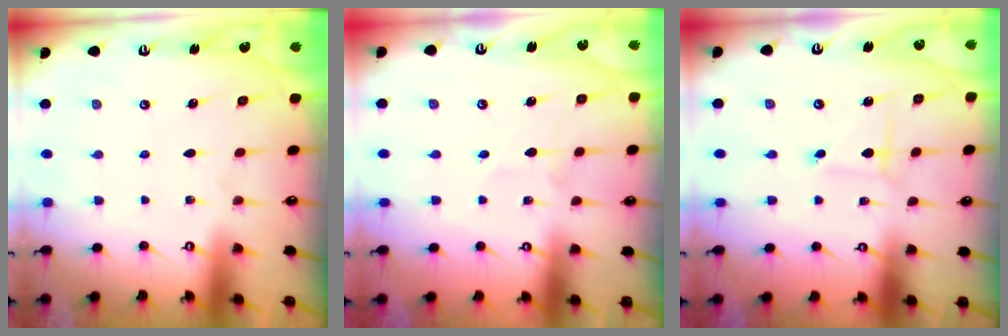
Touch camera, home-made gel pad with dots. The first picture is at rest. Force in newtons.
{"total": 2.0, "press": 1.9, "slide": 0.5}
{"total": 1.3, "press": 1.3, "slide": 0.1}